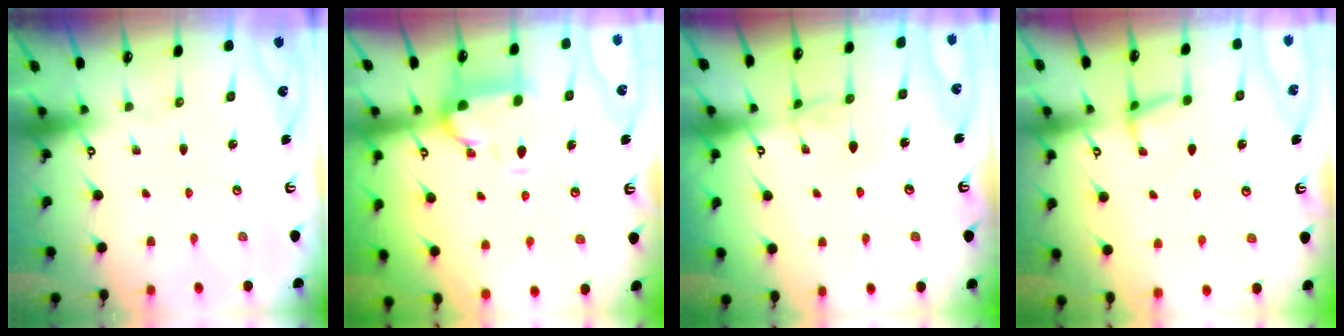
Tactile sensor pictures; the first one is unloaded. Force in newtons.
{"total": 2.1, "press": 1.6, "slide": 1.3}
{"total": 0.7, "press": 0.6, "slide": 0.4}
{"total": 1.8, "press": 1.7, "slide": 0.5}